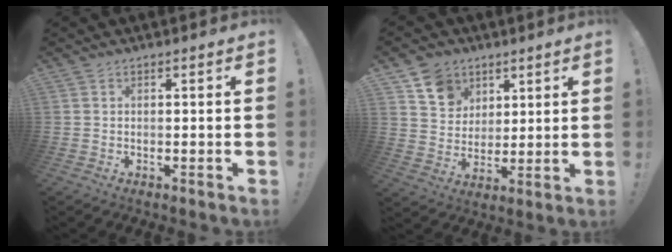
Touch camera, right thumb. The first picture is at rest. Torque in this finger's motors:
{"motor_torque": [0.08, 0.18, -0.15, 0.55, -0.02]}